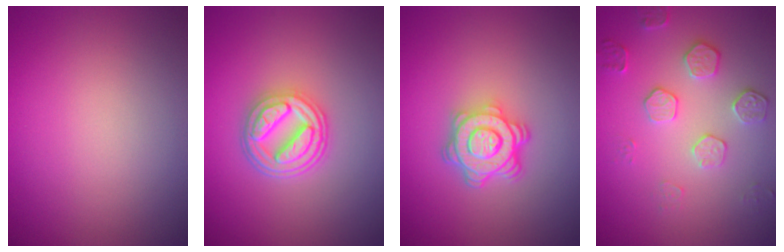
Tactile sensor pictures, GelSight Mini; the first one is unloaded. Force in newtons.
{"total": 4.7, "press": 3.7, "slide": 2.9}
{"total": 4.8, "press": 3.7, "slide": 3.1}
{"total": 2.2, "press": 1.8, "slide": 1.2}